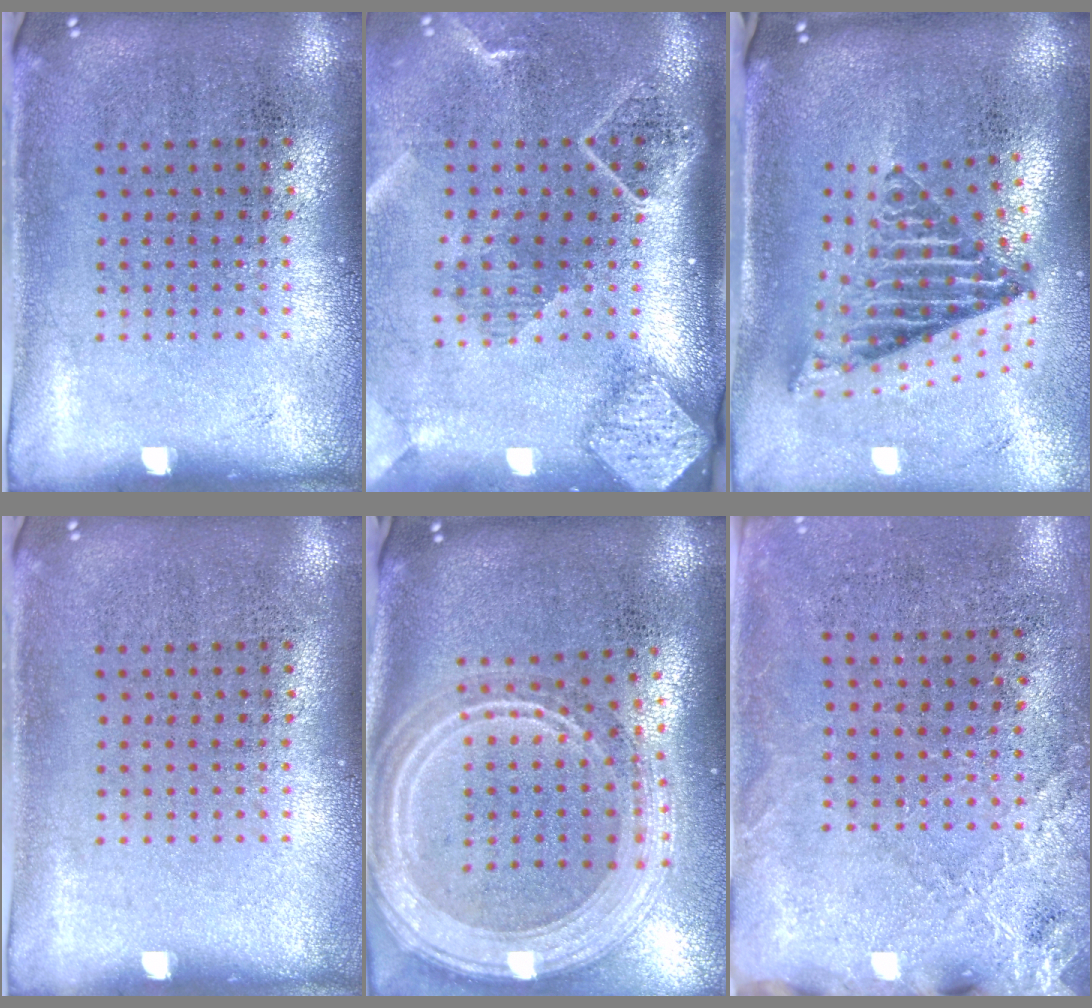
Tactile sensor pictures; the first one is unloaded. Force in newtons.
{"total": 2.6, "press": 1.9, "slide": 1.8}
{"total": 2.7, "press": 1.8, "slide": 2.0}
{"total": 0.0}
{"total": 3.0, "press": 2.5, "slide": 1.7}
{"total": 2.6, "press": 2.4, "slide": 1.0}